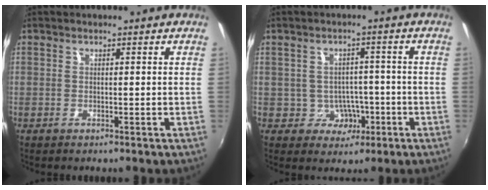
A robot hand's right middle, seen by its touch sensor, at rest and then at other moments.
{"total": 4.9, "force": [-1.7, 4.5, 0.8], "torque": [-0.025, 0.016, -0.011]}